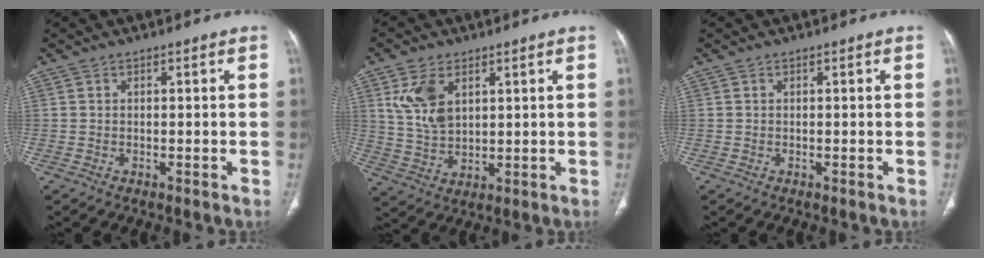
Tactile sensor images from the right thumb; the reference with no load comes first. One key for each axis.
{"total": 8.6, "fx": 3.5, "fy": 5.1, "fz": 5.9, "tx": -0.110, "ty": -0.010, "tz": 0.079}
{"total": 0.0}